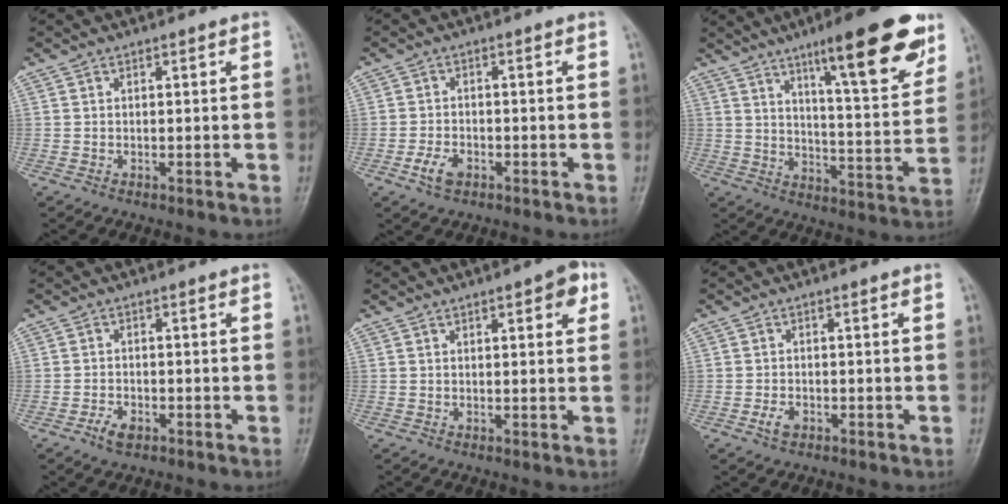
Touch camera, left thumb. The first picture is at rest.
{"total": 3.8, "force": [-1.9, 2.3, 2.4], "torque": [-0.044, 0.009, -0.035]}
{"total": 19.2, "force": [11.5, 4.0, 14.9], "torque": [-0.178, -0.055, 0.172]}
{"total": 2.7, "force": [-1.6, 1.5, 1.7], "torque": [-0.032, 0.007, -0.026]}
{"total": 4.7, "force": [2.2, 1.6, 3.9], "torque": [-0.038, -0.004, 0.023]}
{"total": 2.2, "force": [-1.0, 1.3, 1.4], "torque": [-0.028, 0.003, -0.018]}